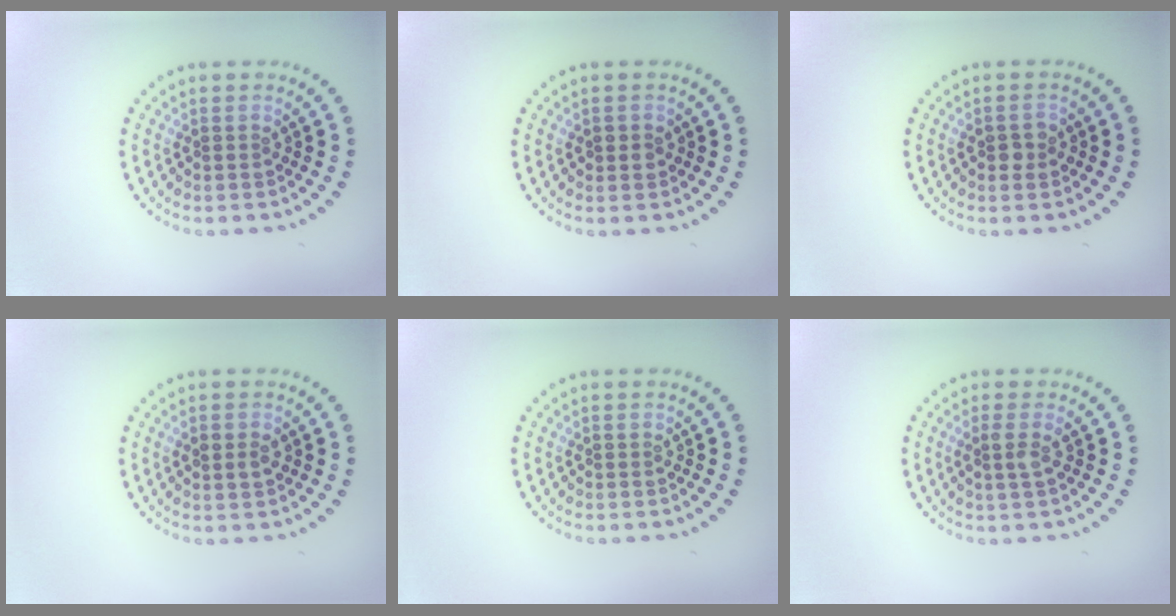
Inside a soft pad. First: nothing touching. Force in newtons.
{"total": 1.1, "press": 1.0, "slide": 0.3}
{"total": 1.5, "press": 1.5, "slide": 0.1}
{"total": 1.4, "press": 1.4, "slide": 0.1}
{"total": 0.0}
{"total": 1.3, "press": 1.1, "slide": 0.7}